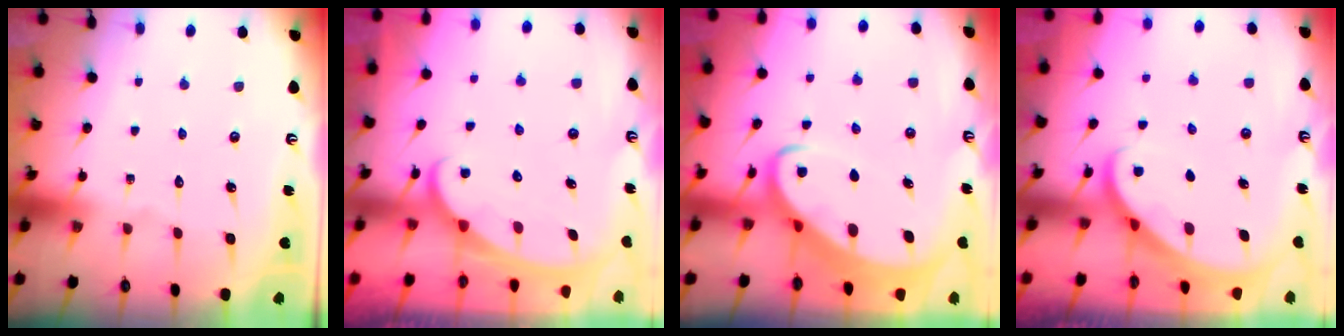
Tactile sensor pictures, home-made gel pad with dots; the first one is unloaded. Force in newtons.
{"total": 2.5, "press": 2.4, "slide": 0.4}
{"total": 4.3, "press": 4.2, "slide": 0.4}
{"total": 2.5, "press": 2.5, "slide": 0.3}